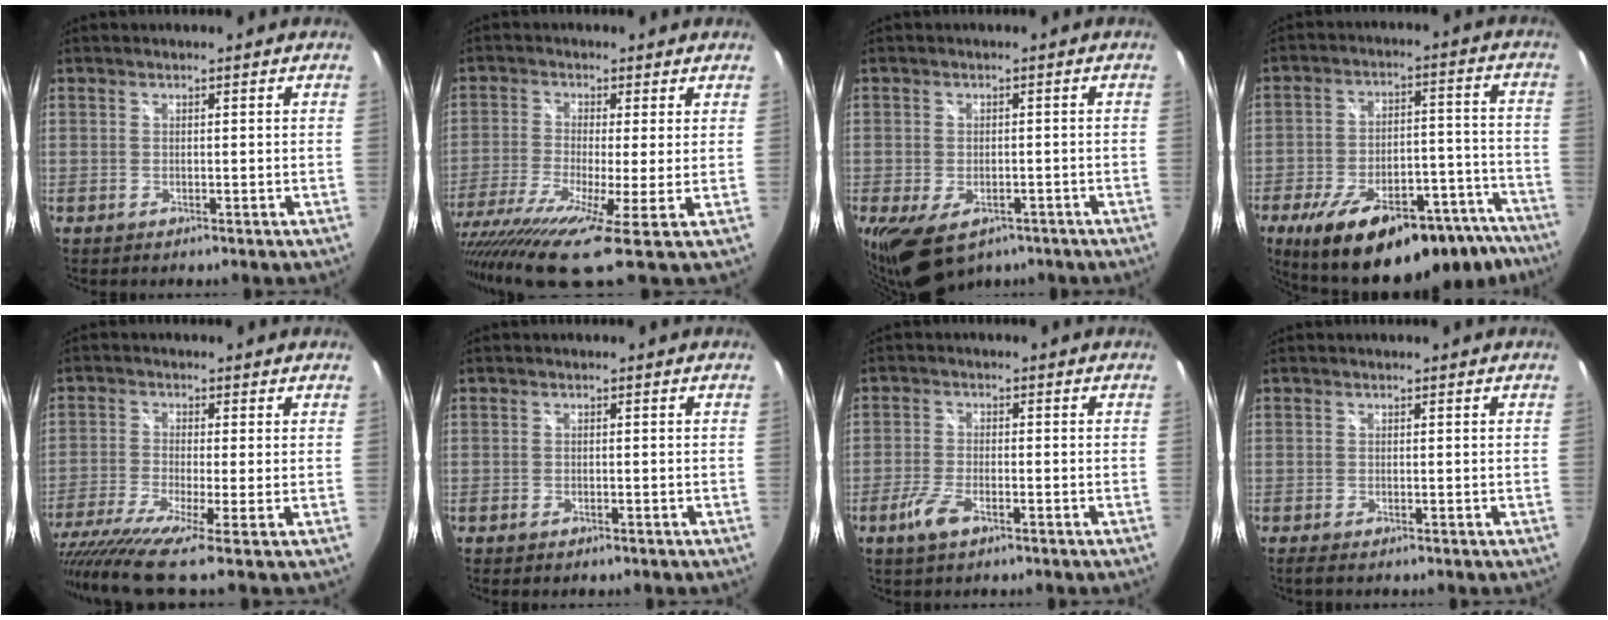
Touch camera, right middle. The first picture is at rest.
{"total": 13.7, "force": [-7.2, 1.1, 11.6], "torque": [-0.240, -0.063, -0.134]}
{"total": 9.6, "force": [-5.1, 5.7, 5.8], "torque": [-0.114, -0.030, -0.079]}
{"total": 27.8, "force": [-21.1, 10.0, 15.1], "torque": [-0.241, 0.006, -0.278]}
{"total": 10.4, "force": [-7.6, -0.5, 7.1], "torque": [-0.159, -0.050, -0.143]}
{"total": 1.2, "force": [-0.8, 0.7, 0.5], "torque": [-0.009, -0.004, -0.013]}
{"total": 4.6, "force": [-2.7, 1.6, 3.2], "torque": [-0.083, -0.005, -0.053]}
{"total": 1.0, "force": [-0.6, -0.2, 0.8], "torque": [-0.016, -0.002, -0.011]}